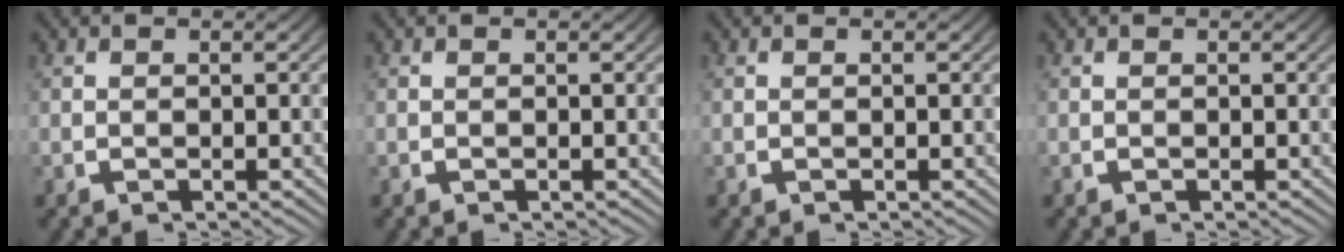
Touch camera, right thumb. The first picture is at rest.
{"total": 0.0}
{"total": 0.0}
{"total": 0.0}